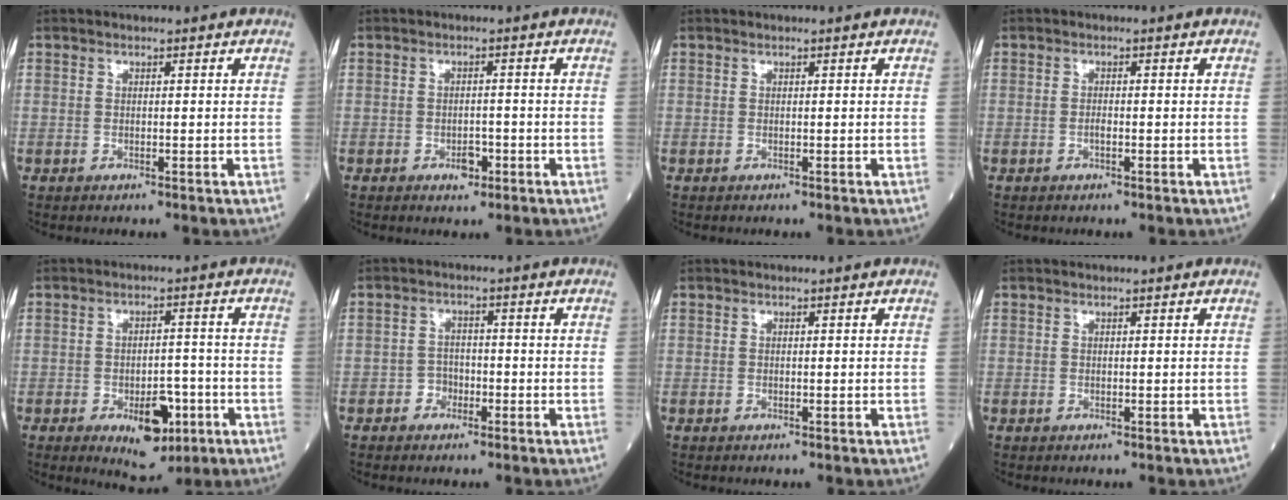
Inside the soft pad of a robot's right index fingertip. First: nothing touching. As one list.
[{"total": 2.1, "force": [-1.1, 1.3, 1.3], "torque": [-0.018, 0.004, -0.010]}, {"total": 0.0}, {"total": 0.7, "force": [-0.3, 0.1, 0.6], "torque": [-0.013, 0.001, -0.006]}, {"total": 7.4, "force": [-3.2, 3.5, 5.7], "torque": [-0.078, -0.002, -0.038]}, {"total": 2.4, "force": [-1.3, 1.9, 0.7], "torque": [-0.005, 0.011, -0.026]}, {"total": 0.0}, {"total": 0.0}]